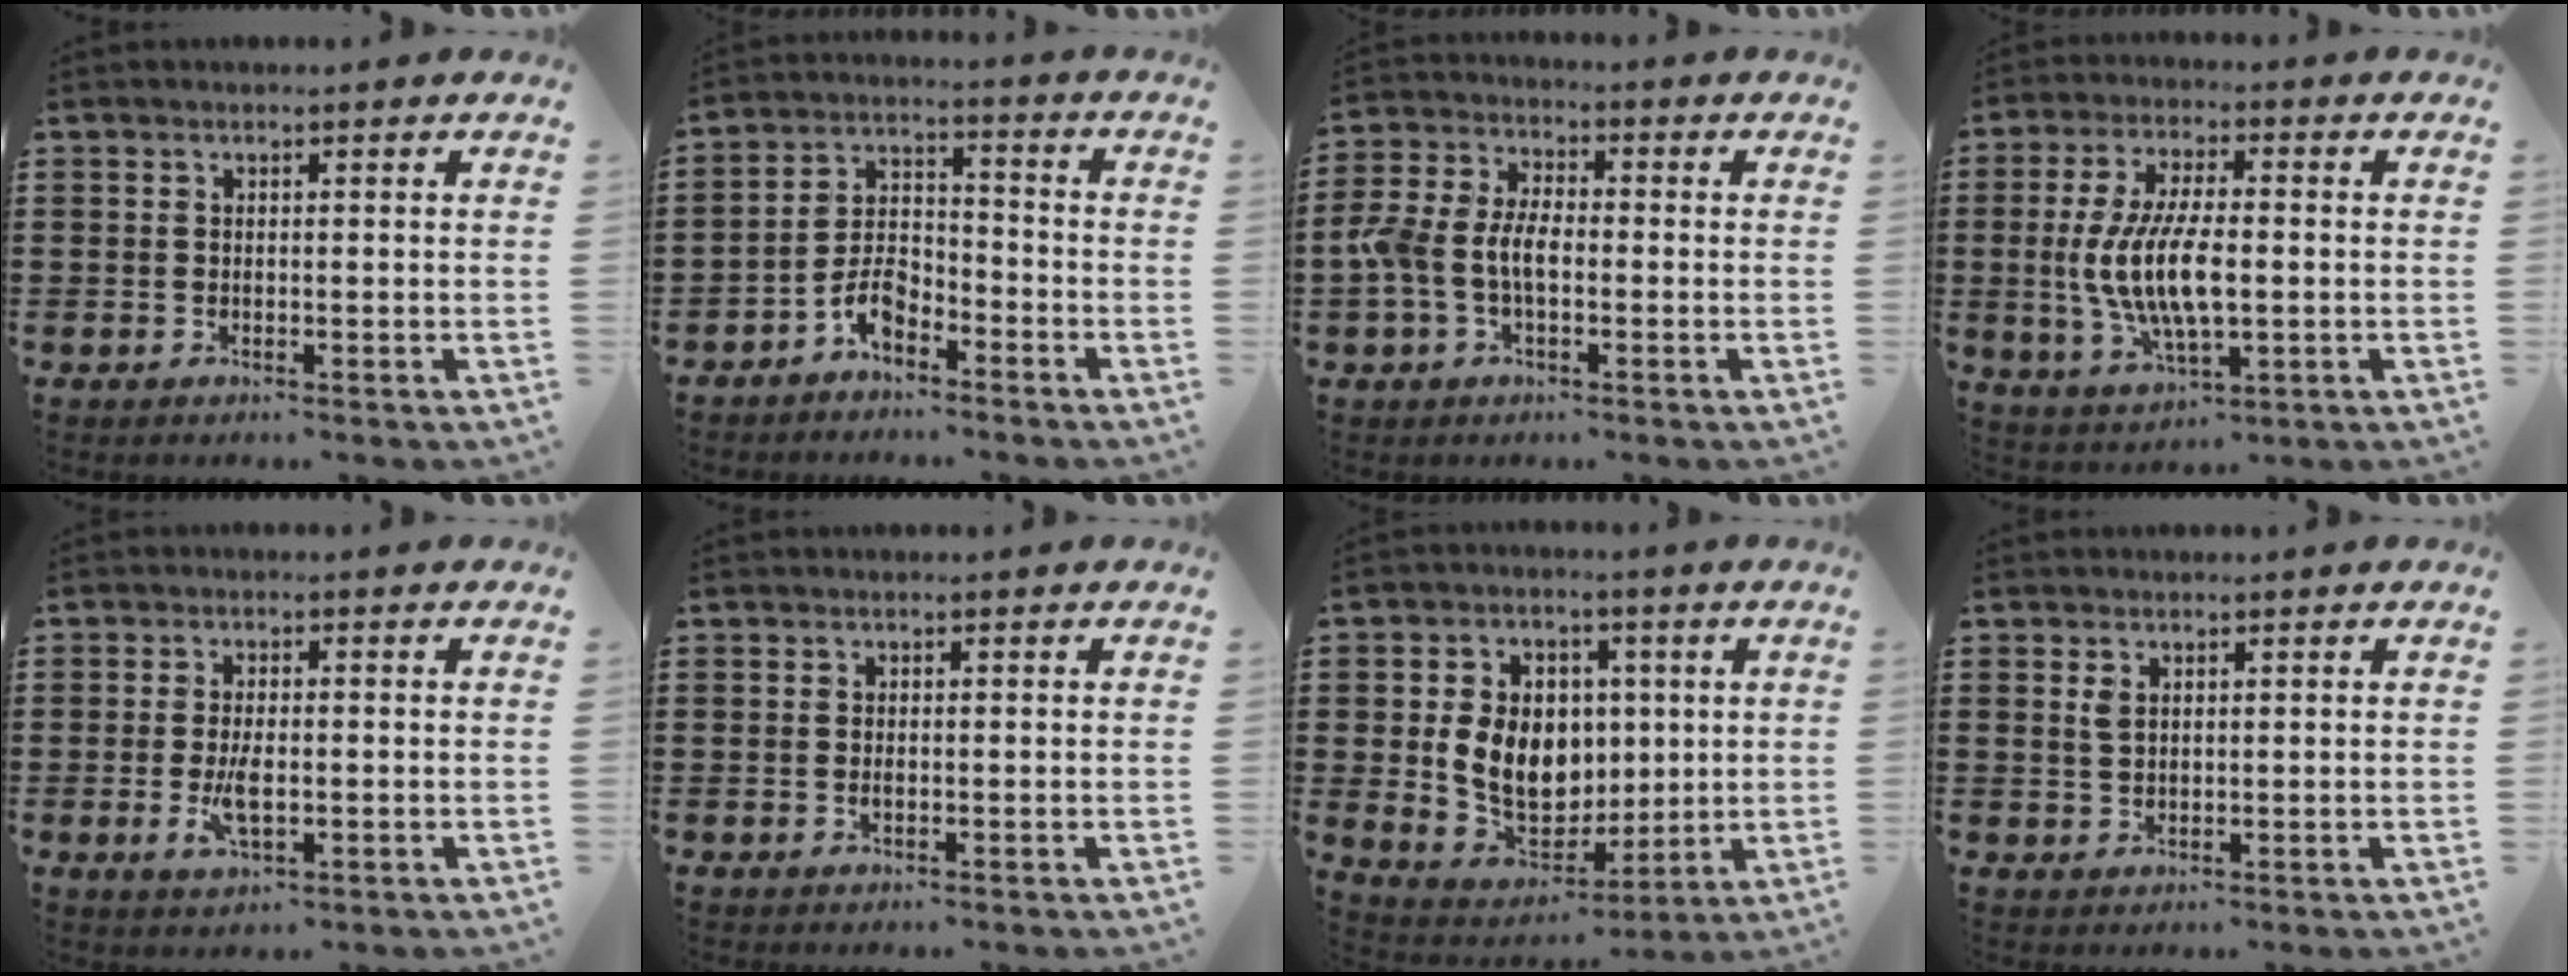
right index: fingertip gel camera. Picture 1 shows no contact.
{"total": 5.5, "force": [-3.6, 2.7, 3.1], "torque": [-0.067, 0.012, -0.071]}
{"total": 6.6, "force": [-1.6, 3.8, 5.1], "torque": [-0.139, -0.006, -0.041]}
{"total": 10.3, "force": [-1.0, 3.9, 9.5], "torque": [-0.207, -0.010, -0.022]}
{"total": 4.2, "force": [-0.8, 1.6, 3.8], "torque": [-0.080, -0.002, -0.016]}
{"total": 0.6, "force": [-0.1, 0.2, 0.6], "torque": [-0.013, -0.004, -0.001]}
{"total": 10.5, "force": [0.6, 8.4, 6.3], "torque": [-0.137, 0.008, 0.013]}
{"total": 1.7, "force": [0.7, 0.9, 1.2], "torque": [-0.028, 0.004, 0.013]}